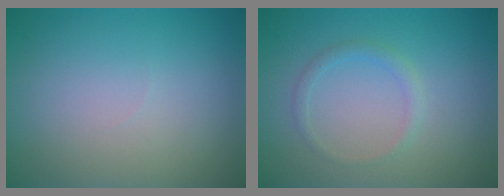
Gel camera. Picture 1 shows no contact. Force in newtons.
{"total": 1.2, "press": 1.2, "slide": 0.0}